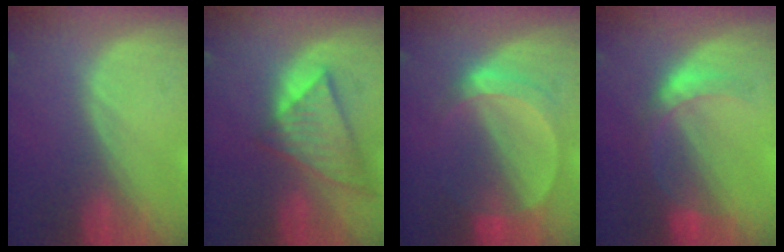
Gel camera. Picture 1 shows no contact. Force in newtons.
{"total": 9.1, "press": 7.9, "slide": 4.5}
{"total": 5.7, "press": 5.2, "slide": 2.3}
{"total": 5.5, "press": 5.2, "slide": 2.0}